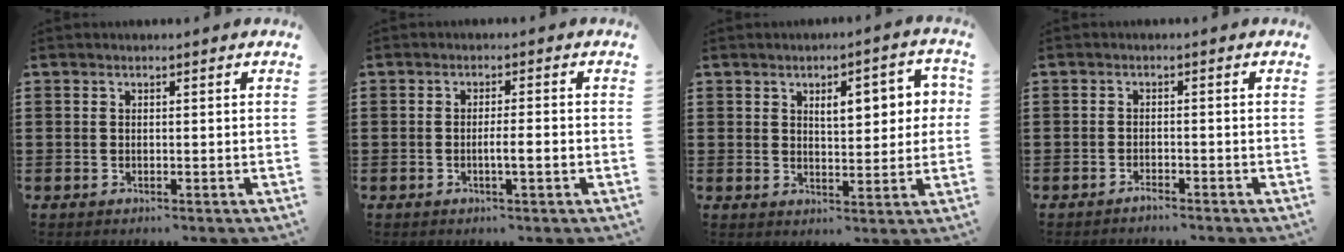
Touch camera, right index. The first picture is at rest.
{"total": 2.5, "force": [-0.8, 0.1, 2.4], "torque": [-0.042, -0.002, -0.015]}
{"total": 6.0, "force": [1.7, 2.8, 5.0], "torque": [-0.072, -0.003, 0.018]}
{"total": 1.4, "force": [-1.3, 0.0, 0.3], "torque": [-0.009, 0.000, -0.026]}